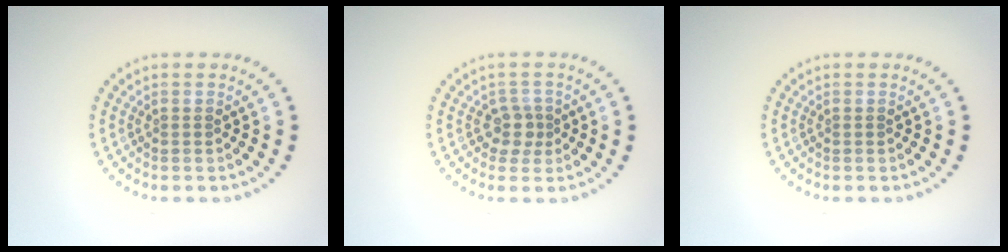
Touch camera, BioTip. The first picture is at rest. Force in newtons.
{"total": 2.0, "press": 1.6, "slide": 1.2}
{"total": 0.0}